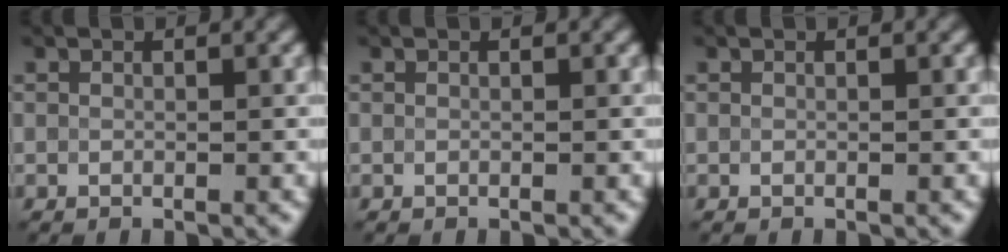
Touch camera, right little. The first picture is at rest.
{"total": 0.0}
{"total": 0.0}